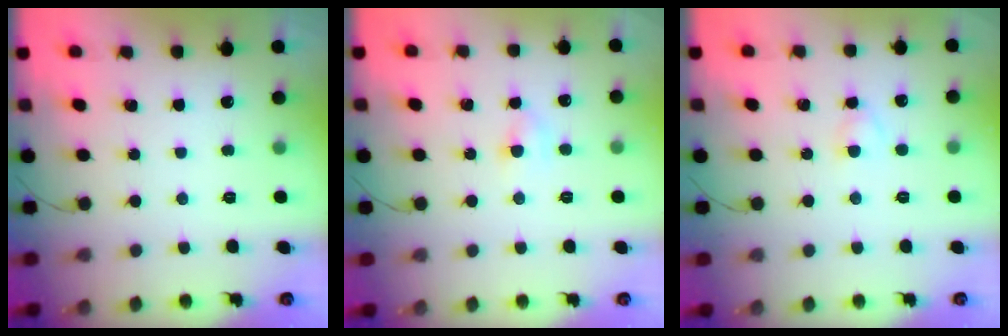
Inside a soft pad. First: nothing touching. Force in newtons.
{"total": 3.7, "press": 3.4, "slide": 1.3}
{"total": 2.4, "press": 2.2, "slide": 1.0}